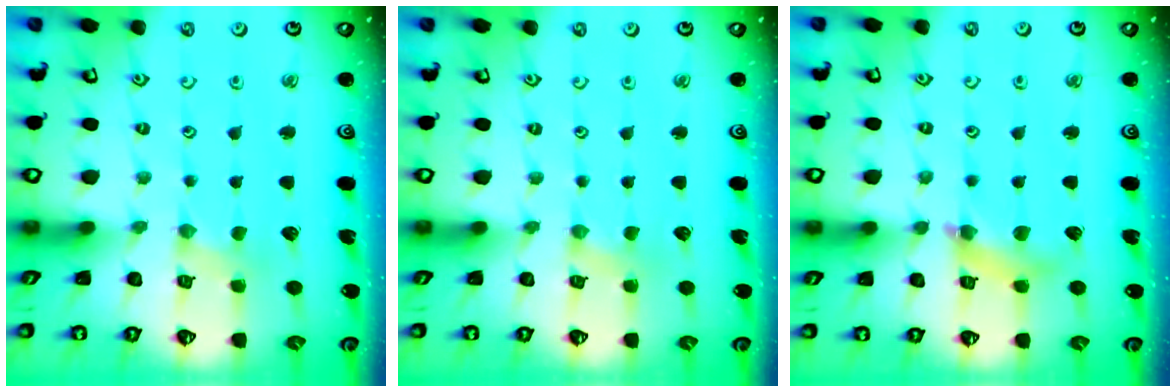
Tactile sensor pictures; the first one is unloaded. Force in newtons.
{"total": 1.0, "press": 1.0, "slide": 0.2}
{"total": 9.4, "press": 9.3, "slide": 1.0}